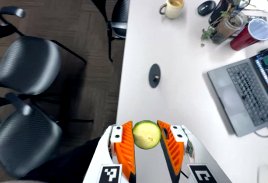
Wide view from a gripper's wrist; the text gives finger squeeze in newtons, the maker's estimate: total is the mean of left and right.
{"total": 10.1, "left": 9.8, "right": 10.4}